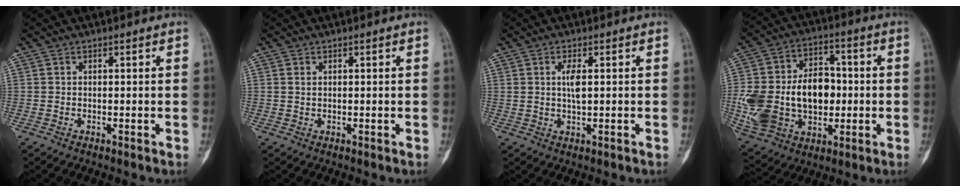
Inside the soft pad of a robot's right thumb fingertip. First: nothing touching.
{"total": 1.0, "force": [0.4, 0.6, 0.7], "torque": [-0.015, 0.002, 0.012]}
{"total": 3.0, "force": [0.5, 0.7, 2.8], "torque": [-0.055, 0.000, 0.012]}
{"total": 22.8, "force": [-1.1, 16.0, 16.3], "torque": [-0.301, 0.021, 0.001]}